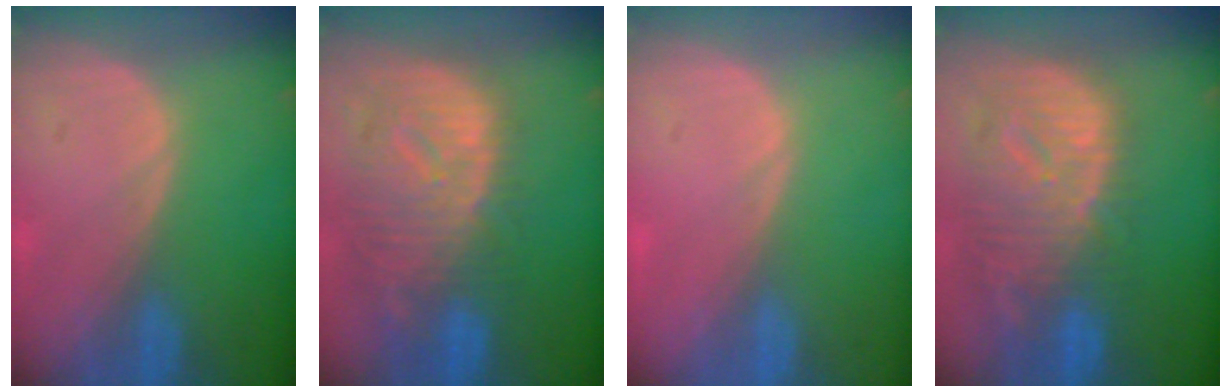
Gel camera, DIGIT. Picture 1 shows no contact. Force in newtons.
{"total": 12.4, "press": 10.8, "slide": 6.2}
{"total": 0.5, "press": 0.0, "slide": 0.5}
{"total": 12.5, "press": 10.8, "slide": 6.3}